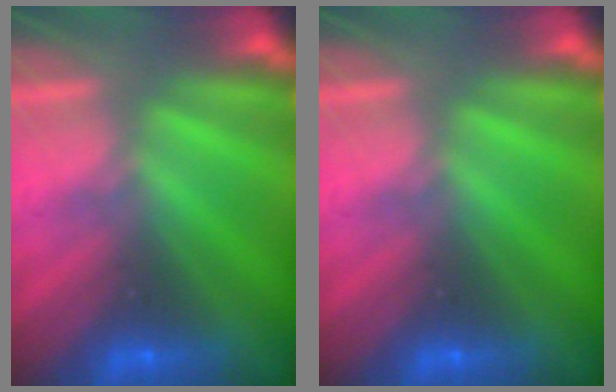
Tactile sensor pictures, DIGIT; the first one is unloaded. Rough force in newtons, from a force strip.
{"total": 0.0}